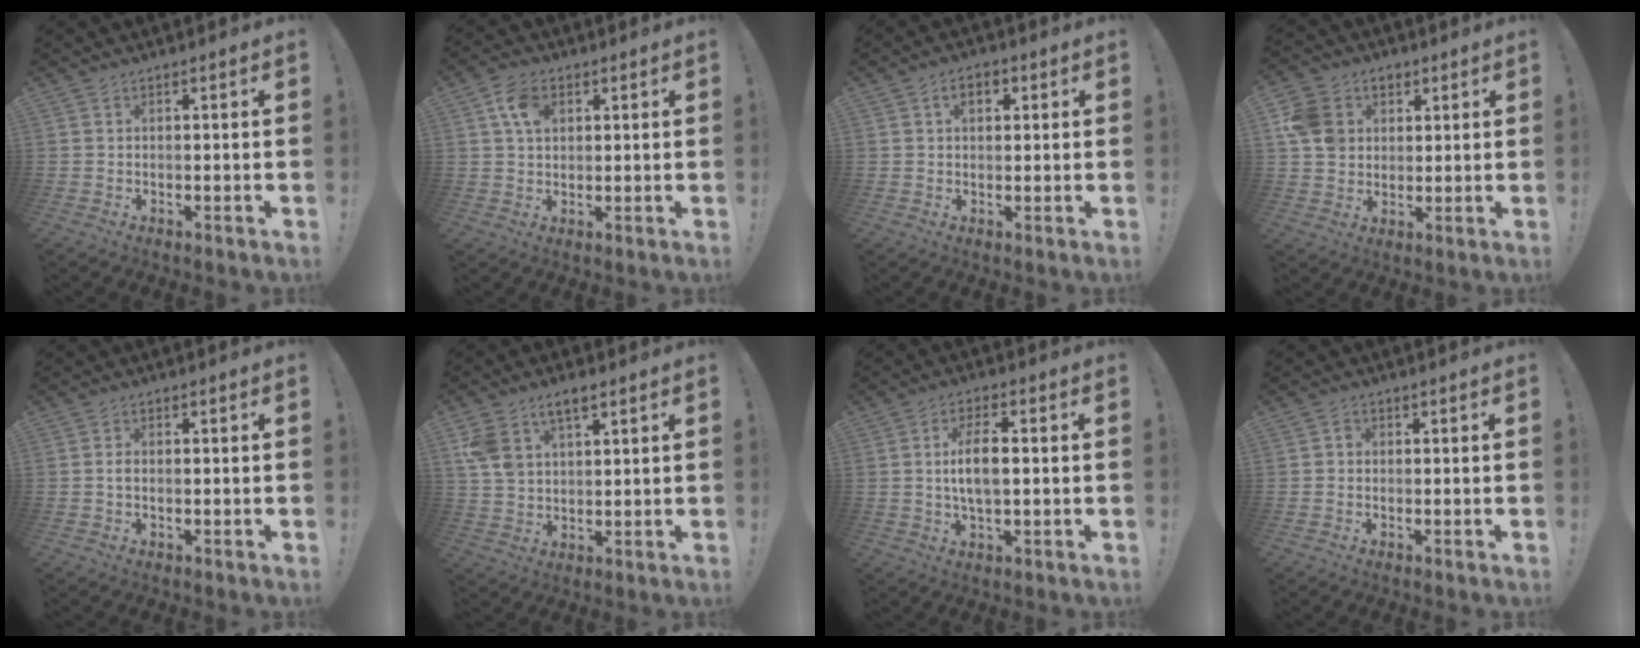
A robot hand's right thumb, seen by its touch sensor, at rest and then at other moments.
{"total": 7.5, "force": [2.7, 5.2, 4.7], "torque": [-0.077, 0.003, 0.052]}
{"total": 4.0, "force": [1.2, 2.6, 2.9], "torque": [-0.043, 0.006, 0.018]}
{"total": 11.0, "force": [2.9, 9.6, 4.5], "torque": [-0.063, -0.005, 0.062]}
{"total": 1.4, "force": [-0.3, 0.6, 1.3], "torque": [-0.022, 0.003, -0.006]}
{"total": 8.1, "force": [4.5, 4.6, 4.9], "torque": [-0.098, -0.011, 0.085]}
{"total": 8.3, "force": [0.4, 3.4, 7.6], "torque": [-0.128, -0.002, 0.001]}
{"total": 1.5, "force": [-0.5, 1.3, 0.7], "torque": [-0.006, 0.004, -0.012]}